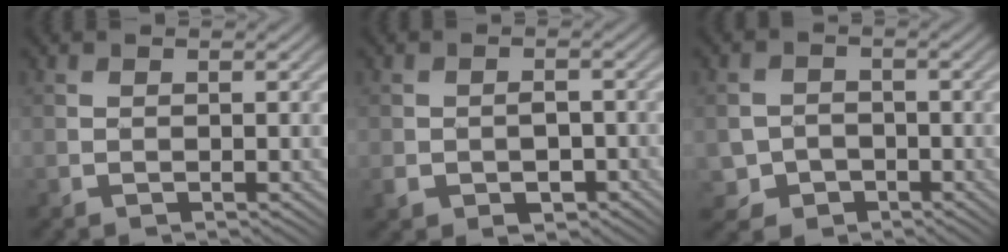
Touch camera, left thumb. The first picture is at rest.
{"total": 4.5, "force": [-2.2, 3.3, 2.0], "torque": [-0.030, -0.006, -0.037]}
{"total": 3.3, "force": [-1.5, 2.9, 0.7], "torque": [-0.013, -0.006, -0.031]}